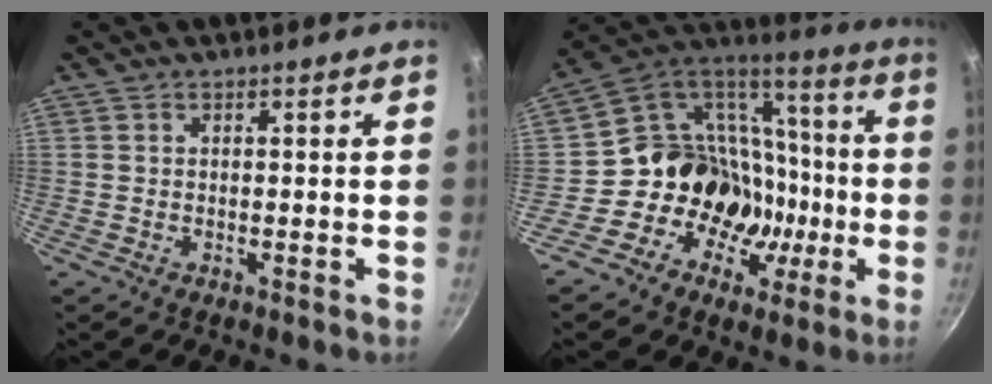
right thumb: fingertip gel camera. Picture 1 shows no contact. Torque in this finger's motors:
{"motor_torque": [0.85, 0.69, 1.08, -0.84, 0.03]}